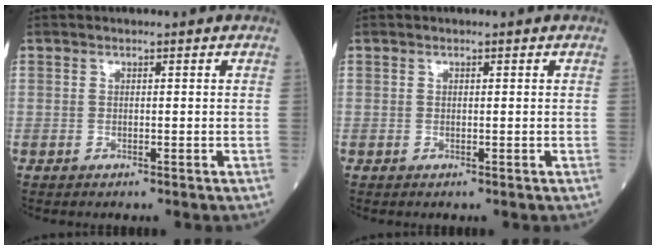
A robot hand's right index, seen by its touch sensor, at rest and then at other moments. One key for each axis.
{"total": 0.0}